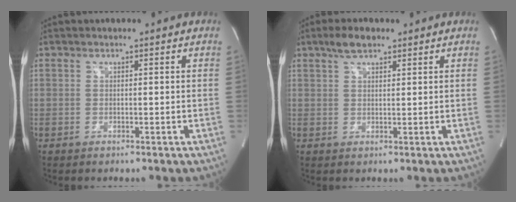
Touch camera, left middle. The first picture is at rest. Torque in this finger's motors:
{"motor_torque": [0.35, 0.11, -0.06, 0.00]}